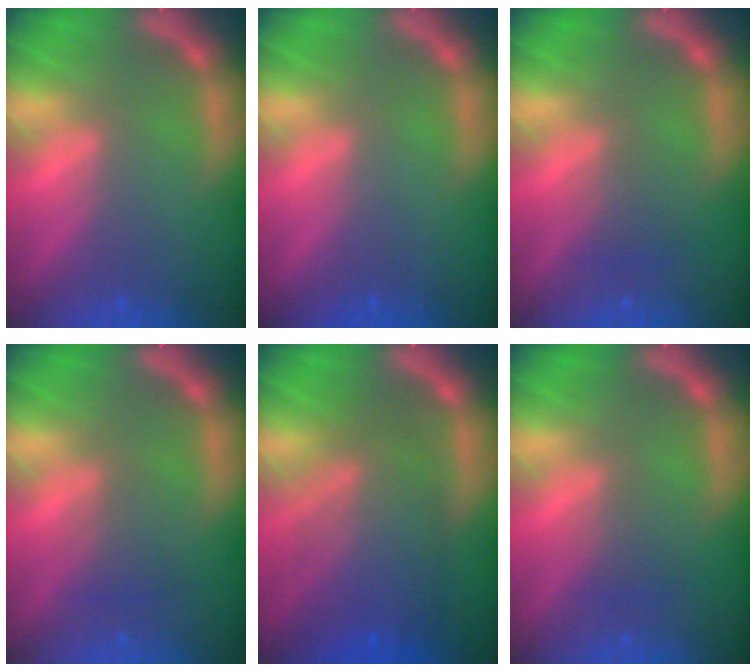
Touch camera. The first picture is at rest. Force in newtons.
{"total": 0.0}
{"total": 1.5}
{"total": 2.0}
{"total": 8.0}
{"total": 1.5}